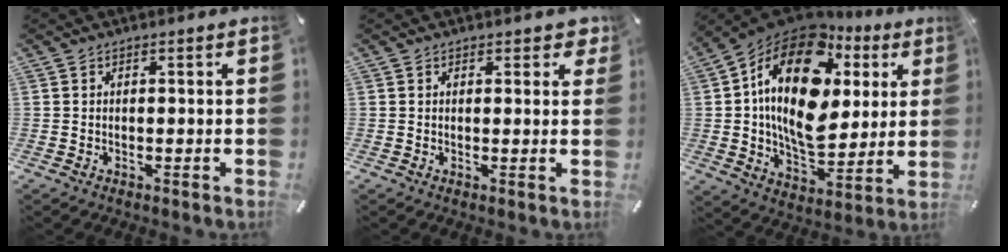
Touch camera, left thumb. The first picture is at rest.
{"total": 2.2, "force": [1.3, 1.4, 1.1], "torque": [-0.001, -0.003, 0.018]}
{"total": 23.5, "force": [6.1, 14.8, 17.2], "torque": [-0.307, -0.027, 0.098]}